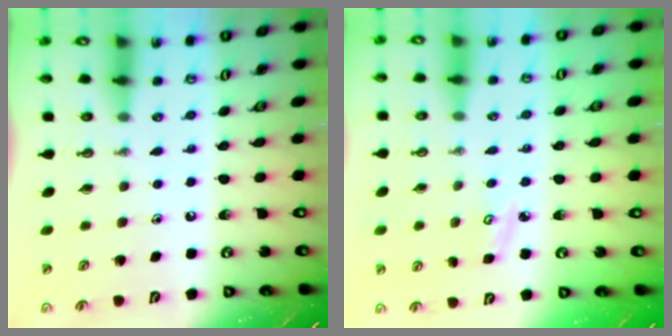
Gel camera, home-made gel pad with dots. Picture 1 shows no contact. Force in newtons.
{"total": 3.6, "press": 3.6, "slide": 0.3}